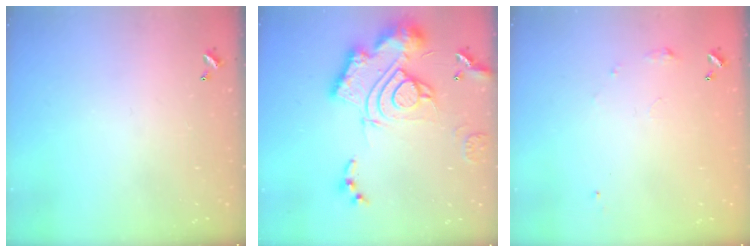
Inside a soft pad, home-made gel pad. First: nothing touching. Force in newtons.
{"total": 23.3, "press": 23.1, "slide": 2.3}
{"total": 5.9, "press": 5.9, "slide": 0.8}